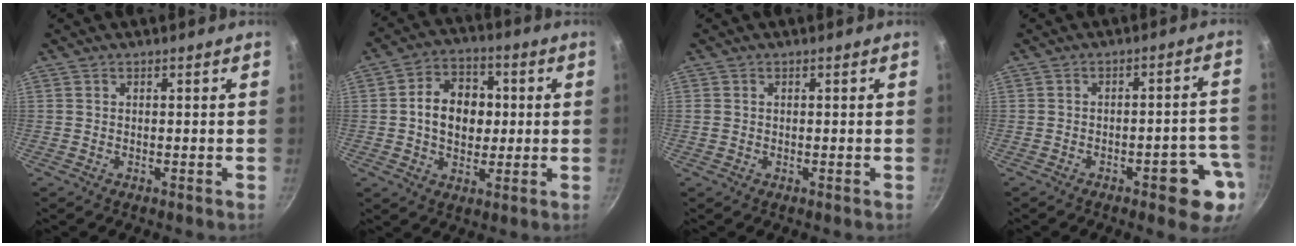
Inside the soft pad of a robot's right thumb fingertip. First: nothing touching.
{"total": 11.2, "force": [0.6, 8.5, 7.3], "torque": [-0.083, 0.015, 0.001]}
{"total": 0.7, "force": [0.1, 0.6, 0.3], "torque": [-0.006, 0.002, 0.002]}
{"total": 9.2, "force": [-4.1, 3.2, 7.5], "torque": [-0.061, 0.030, -0.045]}